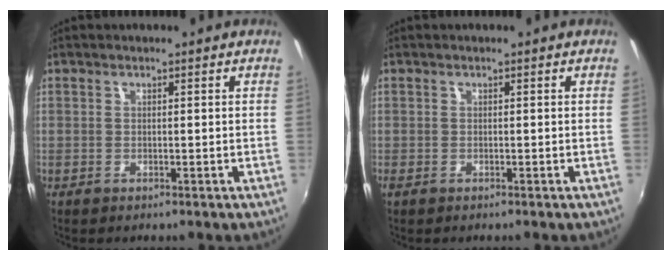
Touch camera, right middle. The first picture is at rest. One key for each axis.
{"total": 0.5, "fx": -0.3, "fy": 0.1, "fz": 0.4, "tx": -0.011, "ty": 0.000, "tz": -0.004}